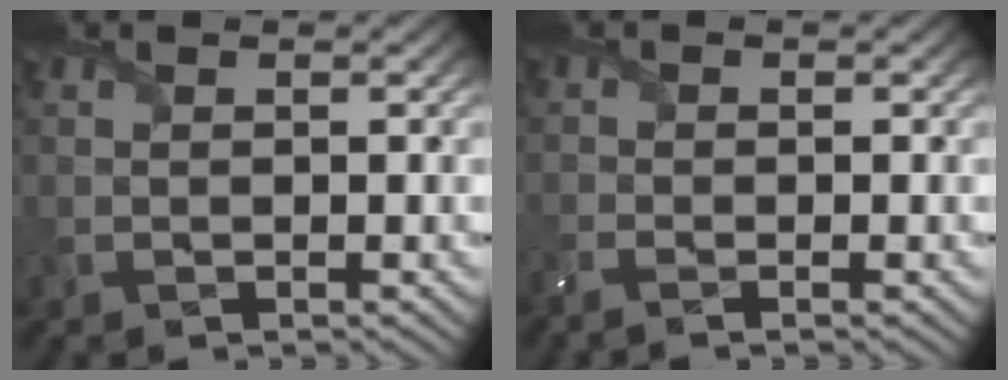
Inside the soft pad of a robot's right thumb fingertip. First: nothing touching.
{"total": 2.4, "force": [-1.6, 0.8, 1.6], "torque": [-0.045, -0.006, -0.037]}